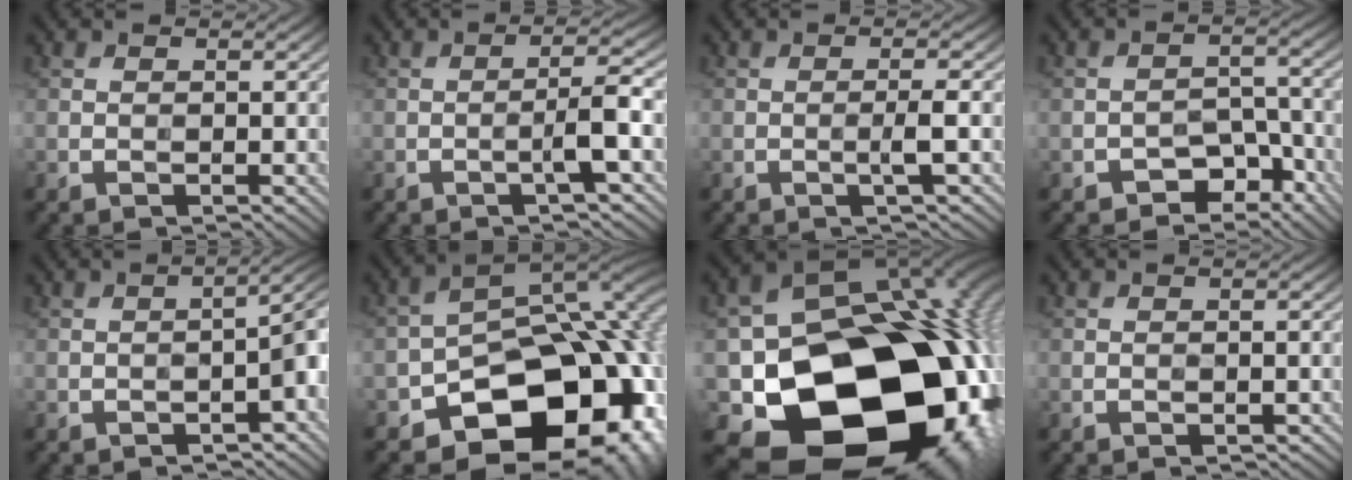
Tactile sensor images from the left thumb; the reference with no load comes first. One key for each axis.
{"total": 3.9, "fx": -1.3, "fy": 0.1, "fz": 3.6, "tx": -0.060, "ty": 0.022, "tz": -0.029}
{"total": 2.3, "fx": -0.5, "fy": -0.2, "fz": 2.2, "tx": -0.040, "ty": 0.012, "tz": -0.013}
{"total": 6.3, "fx": -4.1, "fy": 3.5, "fz": 3.3, "tx": -0.040, "ty": 0.003, "tz": -0.069}
{"total": 4.7, "fx": -2.0, "fy": 1.2, "fz": 4.1, "tx": -0.053, "ty": 0.007, "tz": -0.023}
{"total": 17.8, "fx": -8.1, "fy": 11.3, "fz": 11.2, "tx": -0.123, "ty": -0.023, "tz": -0.118}
{"total": 23.3, "fx": -7.9, "fy": 17.9, "fz": 12.7, "tx": -0.236, "ty": -0.062, "tz": -0.101}
{"total": 0.9, "fx": -0.6, "fy": 0.4, "fz": 0.5, "tx": -0.011, "ty": -0.001, "tz": -0.008}